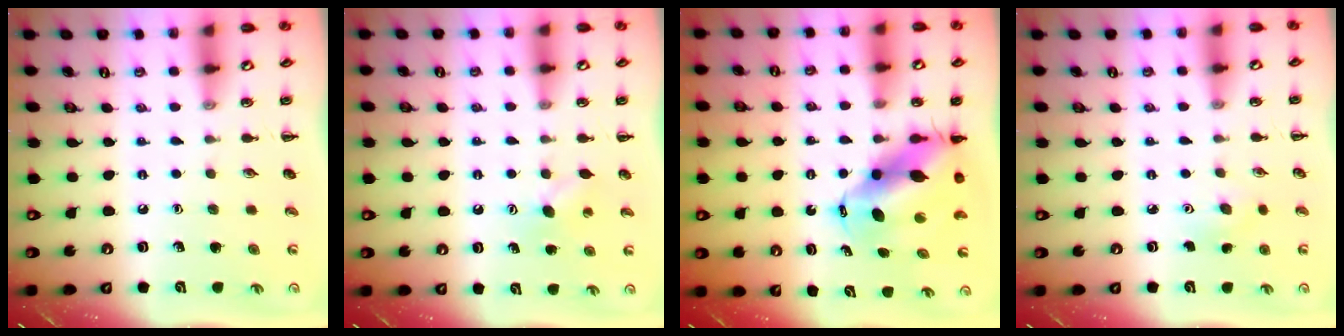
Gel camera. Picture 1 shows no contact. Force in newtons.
{"total": 4.9, "press": 4.7, "slide": 1.3}
{"total": 10.5, "press": 10.2, "slide": 2.5}
{"total": 3.8, "press": 3.7, "slide": 0.8}